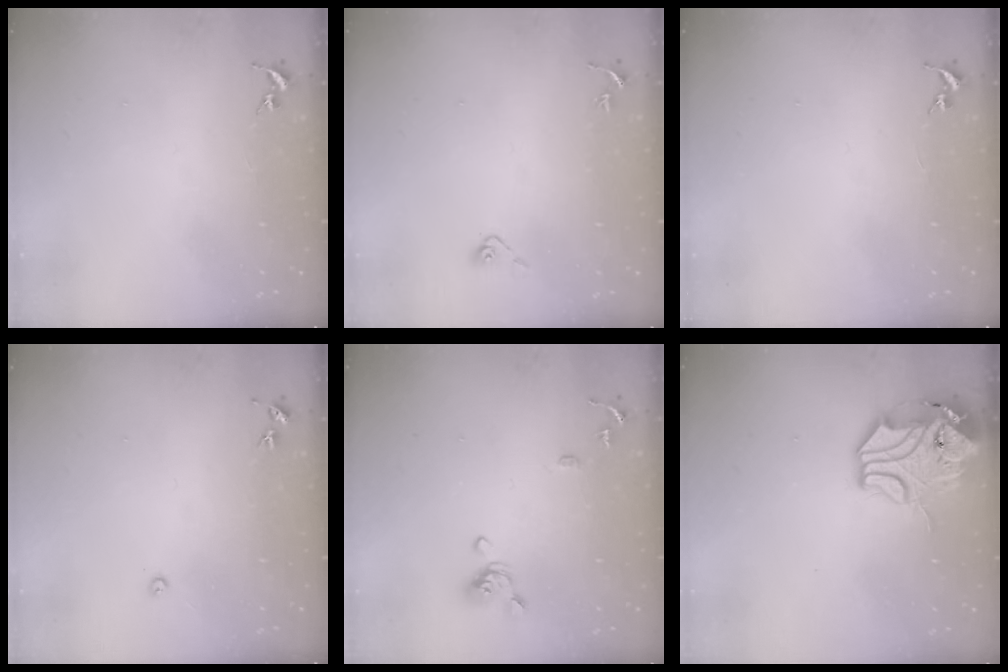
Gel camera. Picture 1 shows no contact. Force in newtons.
{"total": 4.1, "press": 3.7, "slide": 1.7}
{"total": 0.0}
{"total": 3.0, "press": 3.0, "slide": 0.4}
{"total": 9.8, "press": 9.7, "slide": 1.4}
{"total": 13.7, "press": 13.5, "slide": 1.8}